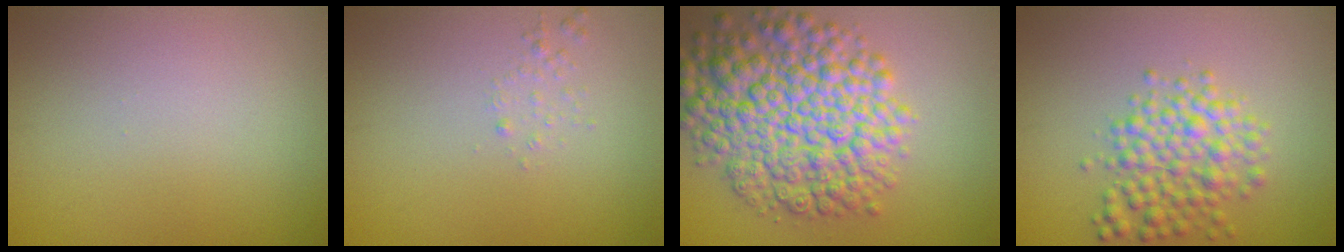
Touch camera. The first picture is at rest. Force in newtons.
{"total": 0.8, "press": 0.8, "slide": 0.1}
{"total": 9.9, "press": 9.9, "slide": 0.3}
{"total": 4.5, "press": 4.5, "slide": 0.1}